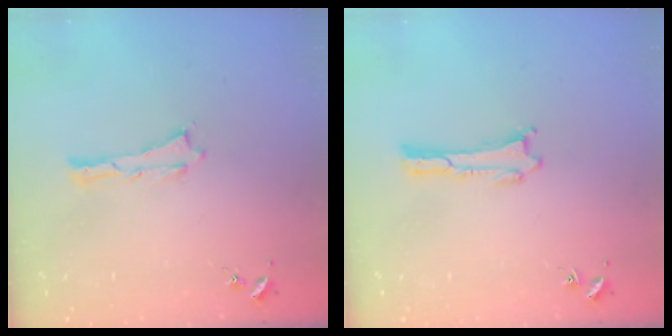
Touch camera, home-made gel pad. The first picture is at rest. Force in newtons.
{"total": 0.0}